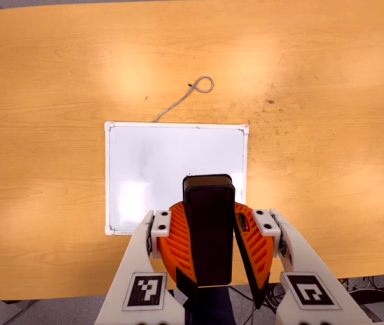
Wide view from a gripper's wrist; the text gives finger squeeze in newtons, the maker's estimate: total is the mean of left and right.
{"total": 10.5, "left": 10.4, "right": 10.6}